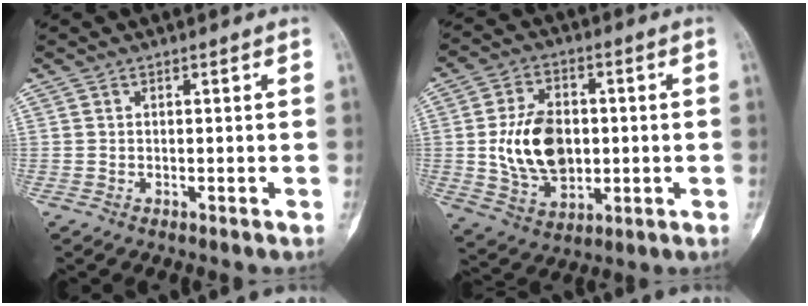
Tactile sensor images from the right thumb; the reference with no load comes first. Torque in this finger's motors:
{"motor_torque": [0.59, 0.61, 0.52, -0.32, 0.14]}